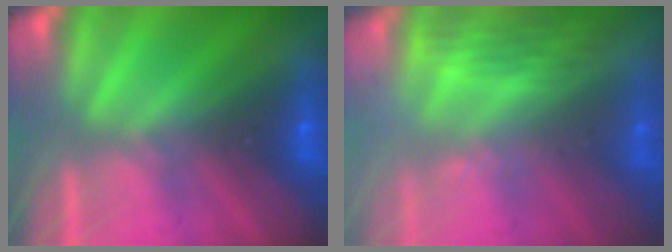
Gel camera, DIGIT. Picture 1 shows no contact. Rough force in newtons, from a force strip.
{"total": 2.9}